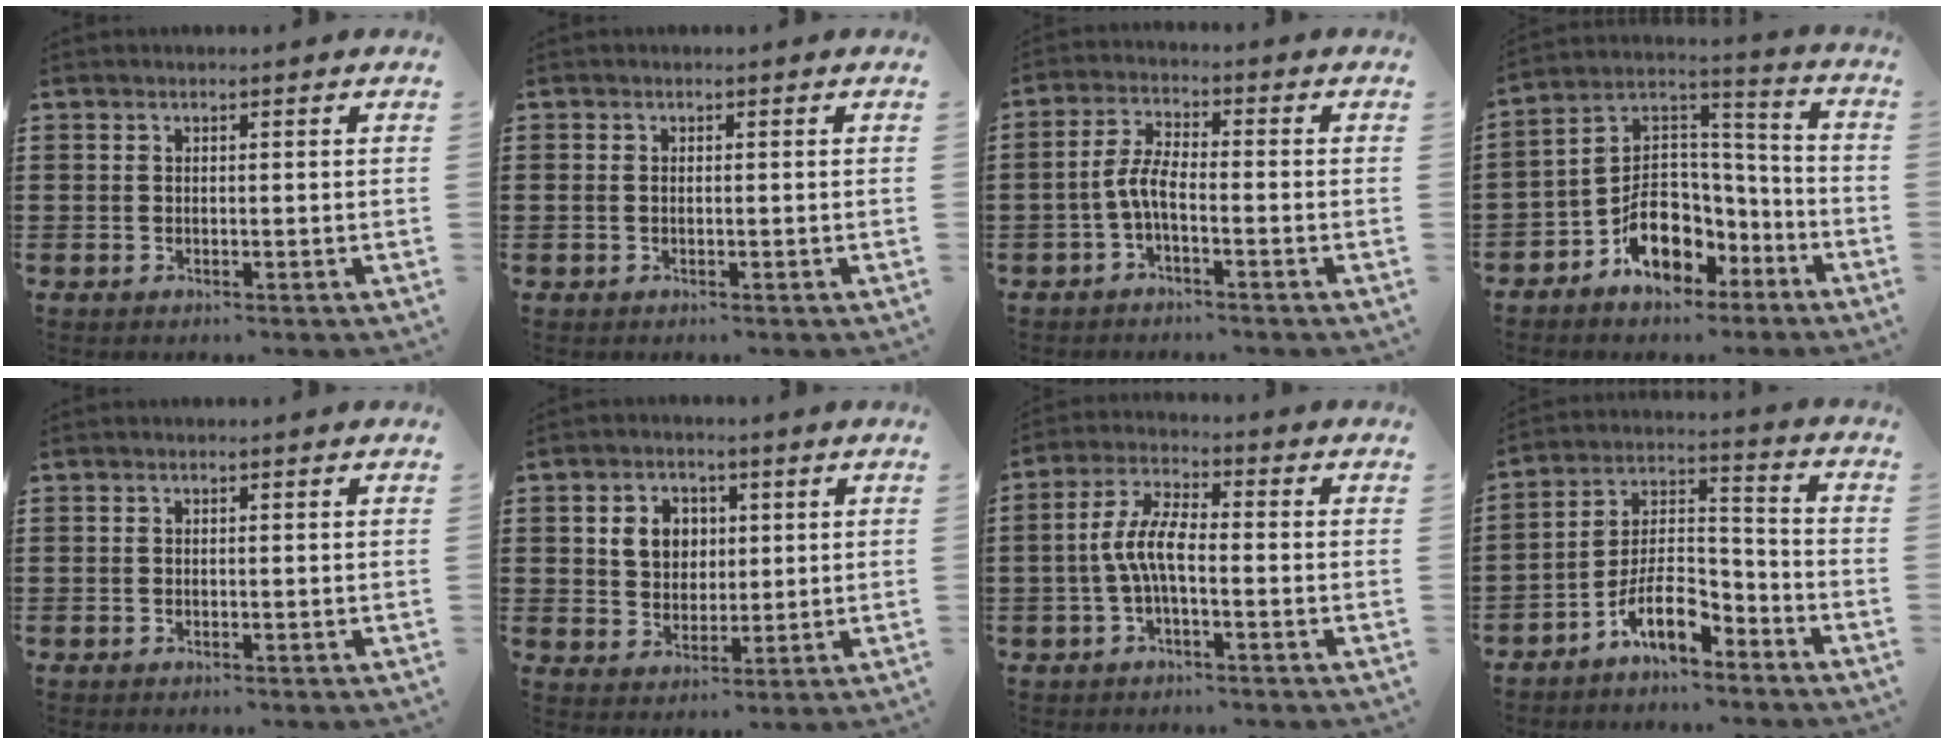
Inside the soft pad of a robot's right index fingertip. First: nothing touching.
{"total": 0.6, "force": [0.0, 0.5, 0.4], "torque": [-0.011, 0.002, -0.002]}
{"total": 4.8, "force": [-1.7, 1.5, 4.2], "torque": [-0.095, 0.000, -0.039]}
{"total": 9.4, "force": [-4.5, 7.0, 4.3], "torque": [-0.096, 0.013, -0.079]}
{"total": 0.0}
{"total": 5.4, "force": [1.6, 4.6, 2.4], "torque": [-0.059, 0.013, 0.024]}
{"total": 6.5, "force": [-1.3, 2.1, 6.1], "torque": [-0.141, -0.007, -0.031]}
{"total": 9.2, "force": [-6.3, 3.6, 5.7], "torque": [-0.118, 0.006, -0.121]}